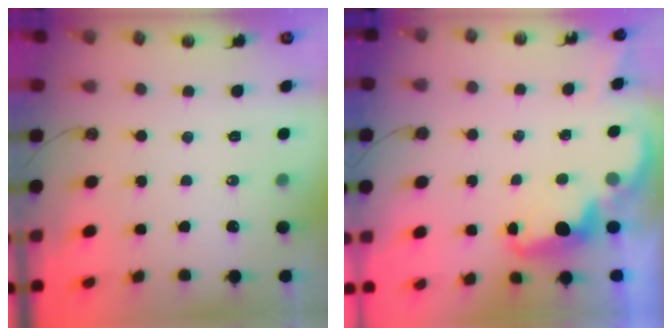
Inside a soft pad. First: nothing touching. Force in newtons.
{"total": 2.1, "press": 2.0, "slide": 0.6}